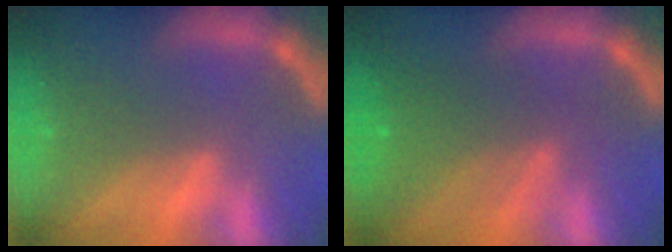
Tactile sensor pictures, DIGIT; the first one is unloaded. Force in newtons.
{"total": 6.0}